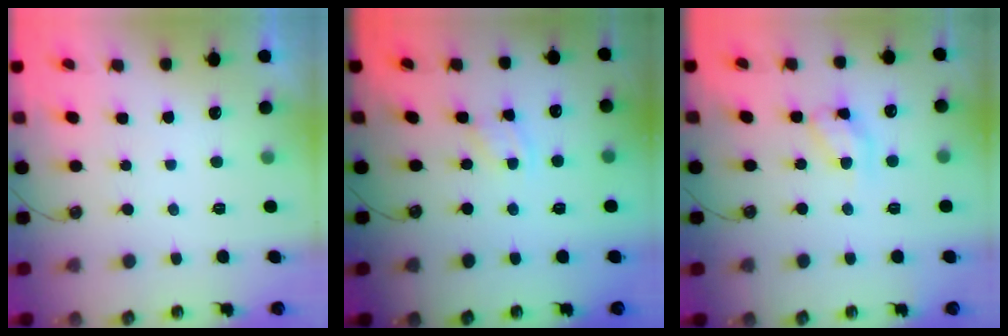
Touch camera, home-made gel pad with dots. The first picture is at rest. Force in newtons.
{"total": 2.9, "press": 2.9, "slide": 0.4}
{"total": 9.9, "press": 9.9, "slide": 0.4}